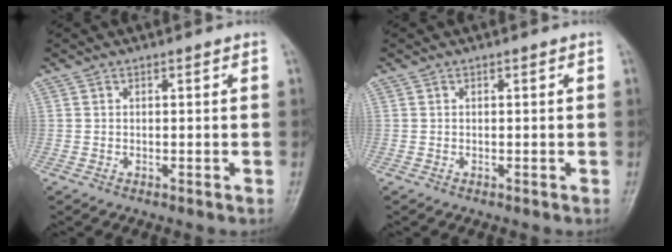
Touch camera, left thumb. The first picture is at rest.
{"total": 0.0}